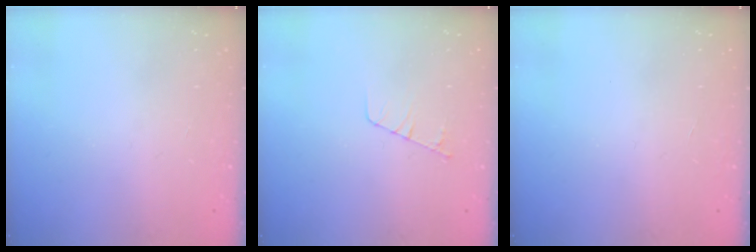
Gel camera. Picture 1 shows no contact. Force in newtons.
{"total": 4.2, "press": 4.2, "slide": 0.5}
{"total": 0.0}